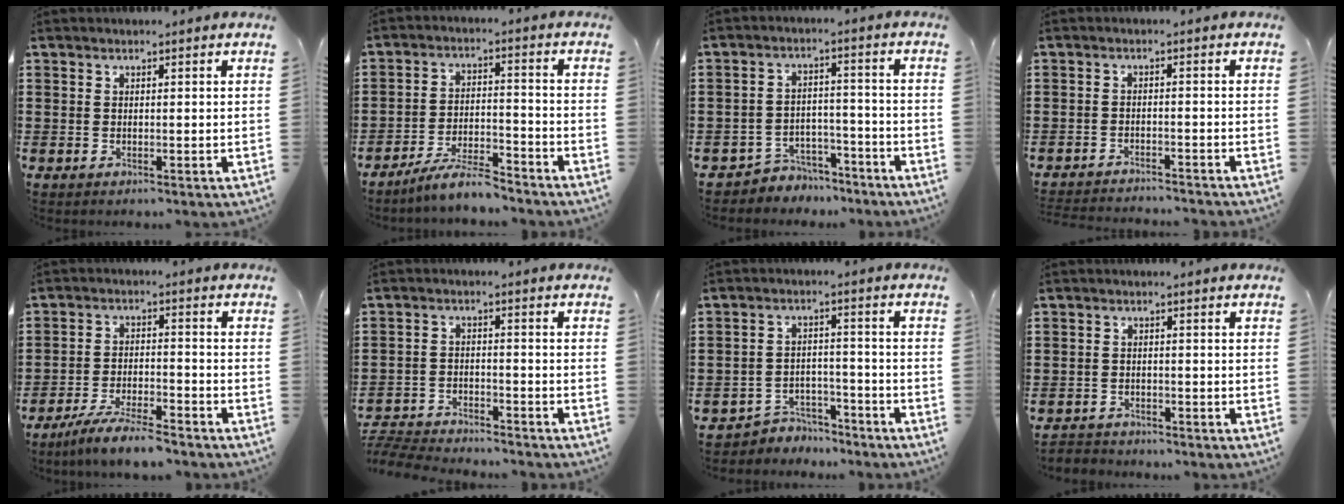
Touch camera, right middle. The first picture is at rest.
{"total": 6.3, "force": [-5.7, 0.6, 2.7], "torque": [-0.062, -0.004, -0.110]}
{"total": 4.4, "force": [-4.2, 1.2, 0.0], "torque": [-0.008, 0.007, -0.088]}
{"total": 2.5, "force": [-2.5, 0.0, -0.1], "torque": [-0.004, -0.001, -0.054]}
{"total": 6.1, "force": [-5.5, 0.3, 2.5], "torque": [-0.052, -0.007, -0.105]}
{"total": 5.5, "force": [-5.4, 0.6, 0.6], "torque": [-0.026, 0.003, -0.114]}
{"total": 4.2, "force": [-4.1, 1.1, -0.1], "torque": [-0.007, 0.005, -0.086]}
{"total": 2.2, "force": [-2.0, 0.6, -0.4], "torque": [0.000, 0.001, -0.048]}